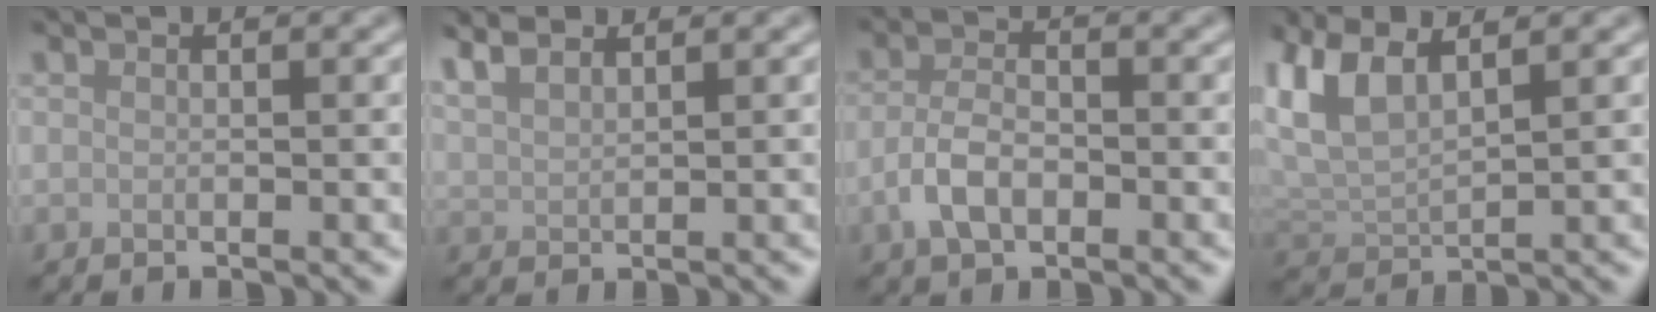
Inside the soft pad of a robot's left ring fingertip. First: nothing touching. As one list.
[{"total": 2.6, "force": [2.2, 0.8, 1.1], "torque": [-0.028, 0.011, 0.048]}, {"total": 3.6, "force": [-1.5, 2.0, 2.6], "torque": [-0.052, 0.001, -0.036]}, {"total": 4.9, "force": [2.8, 2.0, 3.6], "torque": [-0.092, 0.011, 0.056]}]